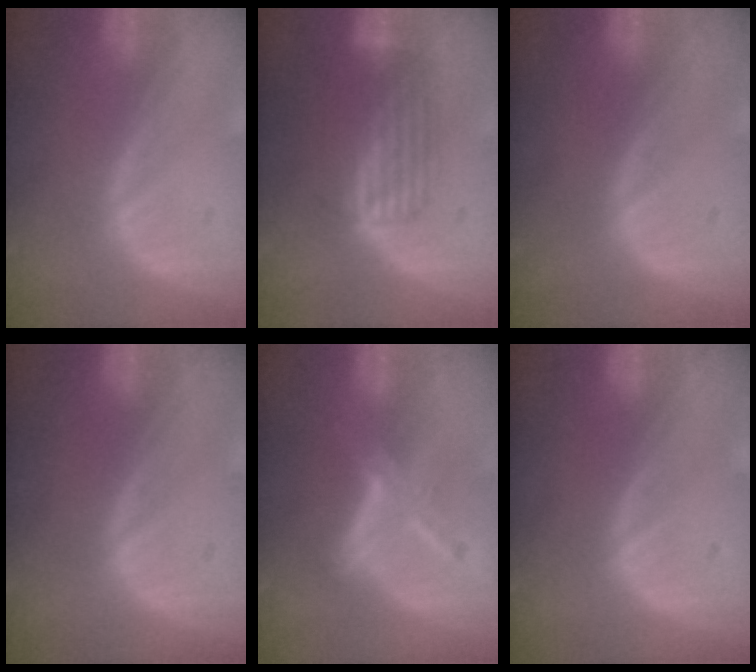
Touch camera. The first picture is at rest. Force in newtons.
{"total": 6.8, "press": 5.7, "slide": 3.7}
{"total": 0.0}
{"total": 0.0}
{"total": 6.1, "press": 5.2, "slide": 3.2}
{"total": 0.5, "press": 0.1, "slide": 0.5}